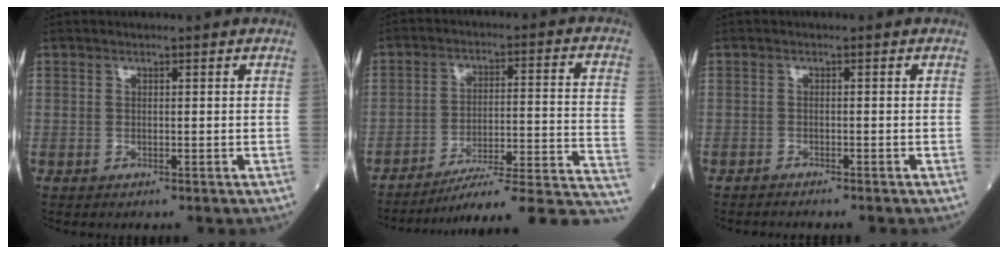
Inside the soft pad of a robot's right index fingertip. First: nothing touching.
{"total": 20.9, "force": [-18.4, 0.1, 9.8], "torque": [-0.057, 0.015, -0.254]}
{"total": 1.5, "force": [-1.5, -0.2, 0.2], "torque": [-0.007, -0.004, -0.023]}